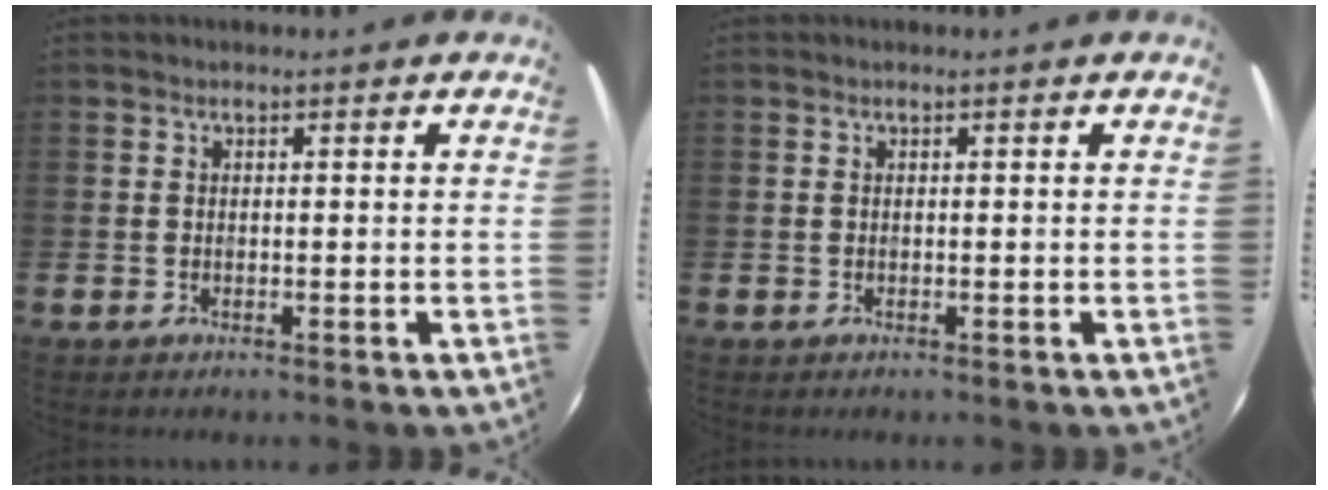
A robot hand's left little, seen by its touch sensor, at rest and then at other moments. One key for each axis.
{"total": 0.0}